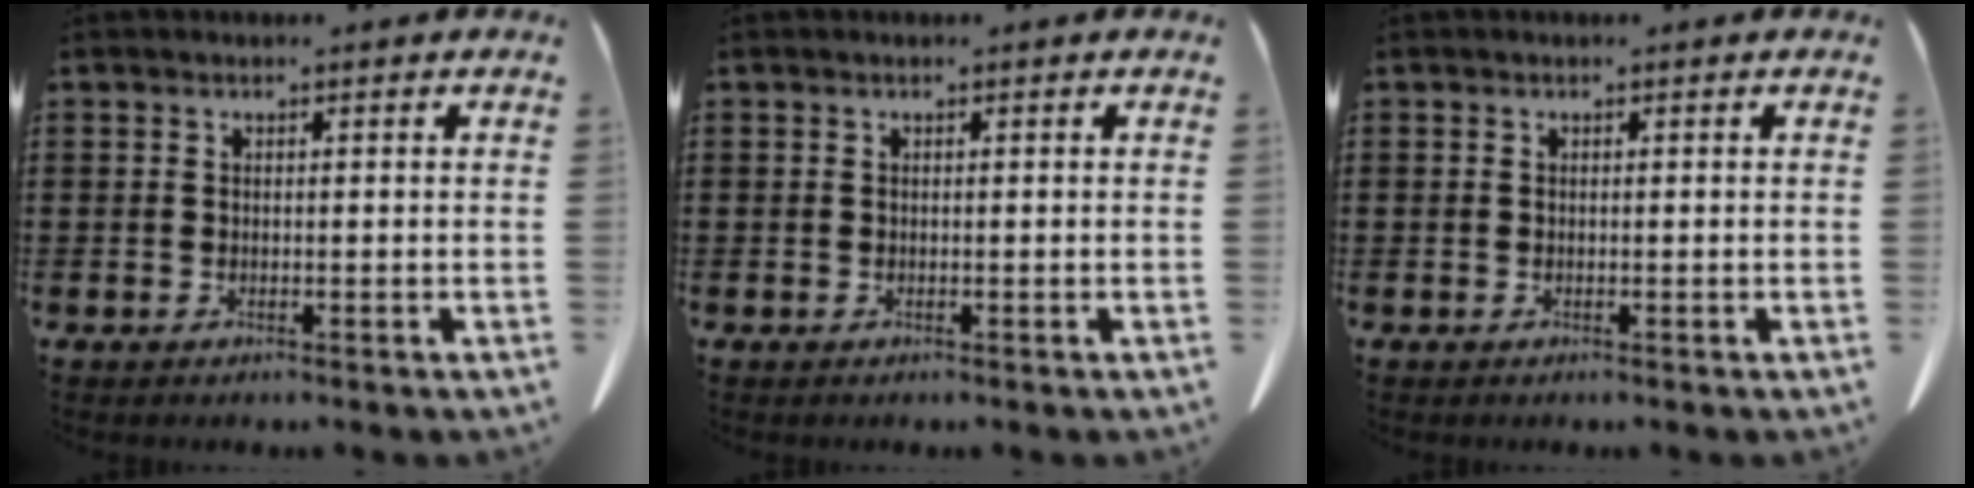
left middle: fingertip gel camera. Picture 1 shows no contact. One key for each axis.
{"total": 0.0}
{"total": 0.0}